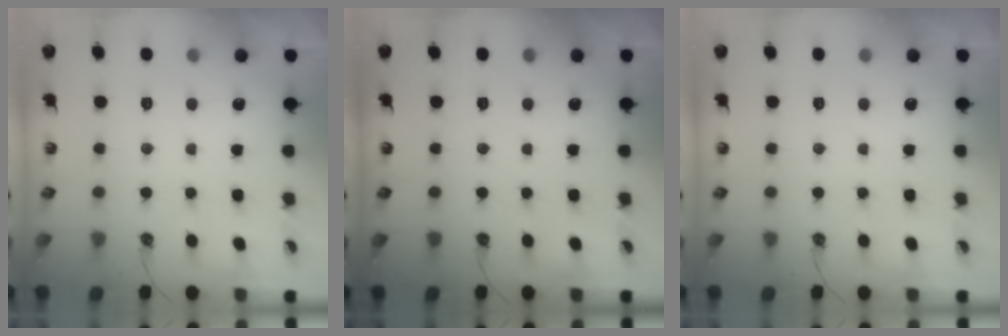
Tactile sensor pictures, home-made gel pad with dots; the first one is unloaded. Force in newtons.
{"total": 0.0}
{"total": 0.0}